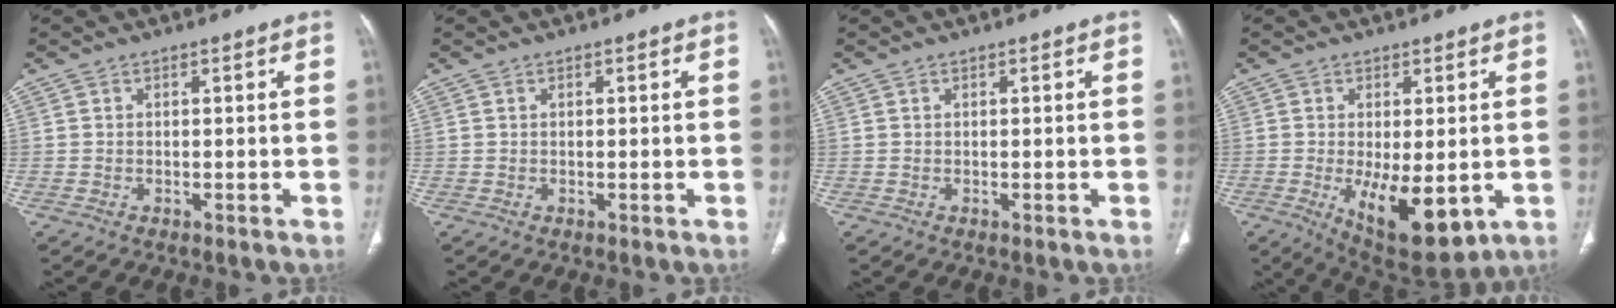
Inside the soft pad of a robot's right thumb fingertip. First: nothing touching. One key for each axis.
{"total": 0.0}
{"total": 0.0}
{"total": 12.7, "fx": -2.9, "fy": 5.4, "fz": 11.1, "tx": -0.164, "ty": -0.023, "tz": -0.025}